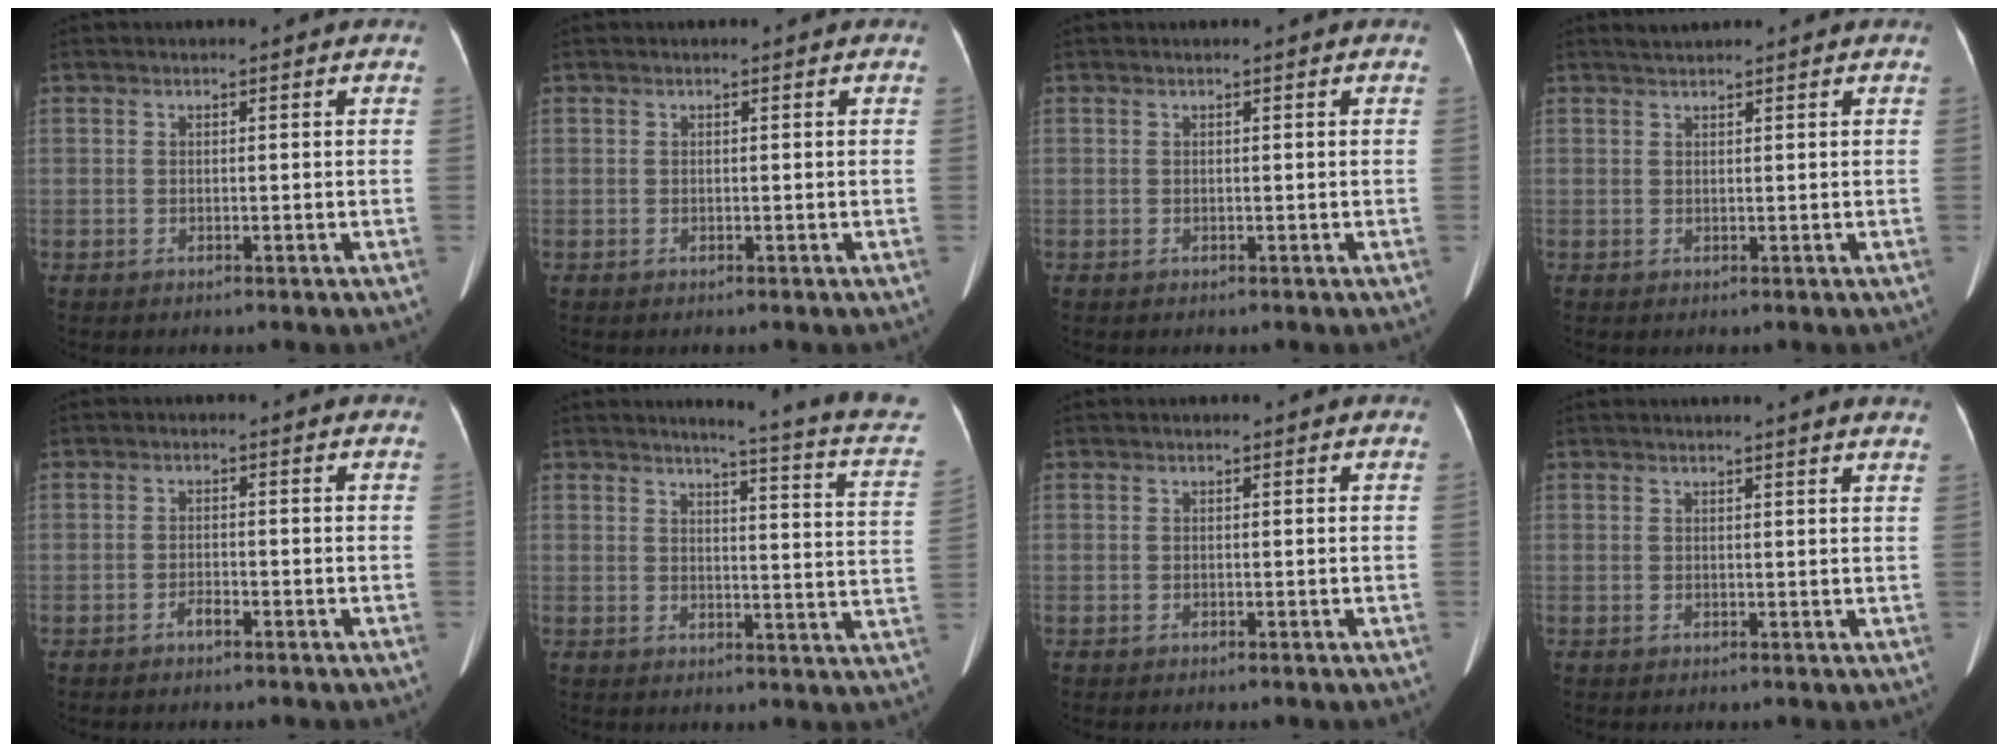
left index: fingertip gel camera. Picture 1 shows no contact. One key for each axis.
{"total": 0.0}
{"total": 0.0}
{"total": 1.0, "fx": 1.0, "fy": -0.1, "fz": 0.1, "tx": -0.007, "ty": 0.010, "tz": 0.024}
{"total": 1.4, "fx": -1.2, "fy": 0.3, "fz": 0.7, "tx": -0.014, "ty": -0.002, "tz": -0.020}
{"total": 15.4, "fx": 13.8, "fy": -0.6, "fz": 6.8, "tx": -0.085, "ty": -0.081, "tz": 0.132}
{"total": 0.0}
{"total": 6.1, "fx": 5.6, "fy": -0.4, "fz": 2.5, "tx": -0.029, "ty": 0.008, "tz": 0.045}